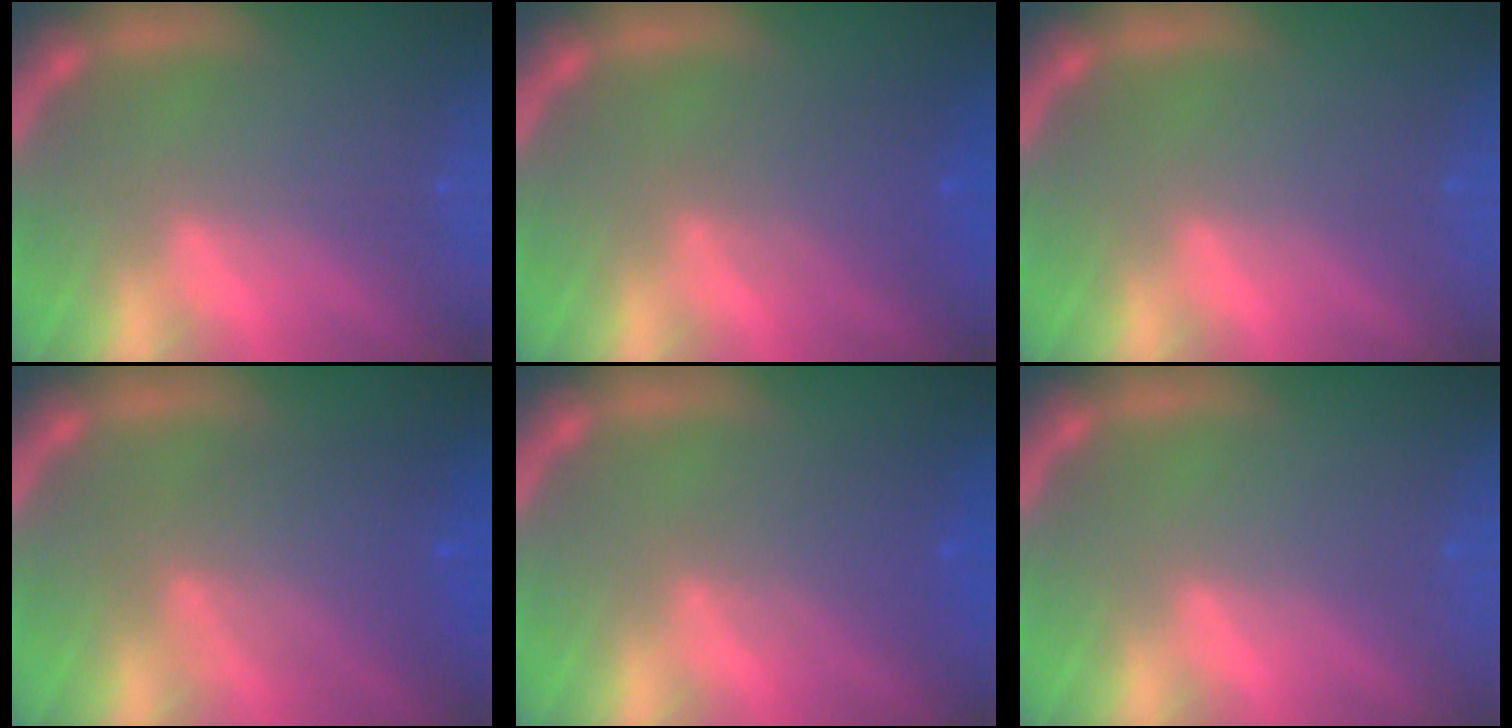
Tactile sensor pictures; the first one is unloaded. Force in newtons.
{"total": 3.0}
{"total": 0.0}
{"total": 5.6}
{"total": 3.0}
{"total": 0.0}